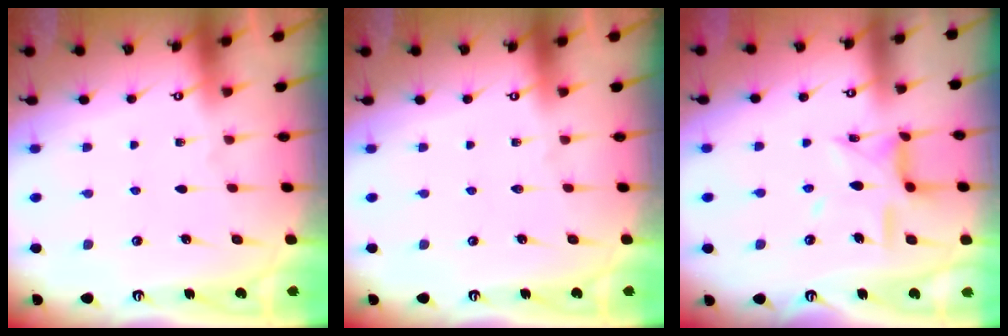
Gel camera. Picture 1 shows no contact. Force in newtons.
{"total": 0.0}
{"total": 11.8, "press": 11.7, "slide": 0.9}